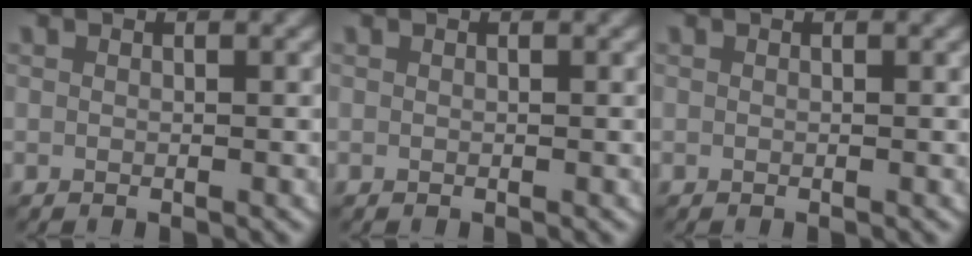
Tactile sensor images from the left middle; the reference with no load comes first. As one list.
[{"total": 0.0}, {"total": 0.0}]